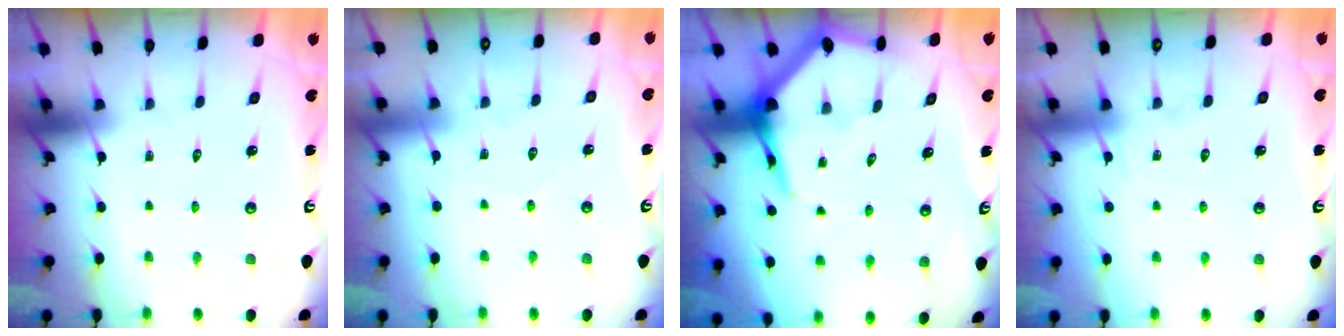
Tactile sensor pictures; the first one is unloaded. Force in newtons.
{"total": 3.1, "press": 3.1, "slide": 0.3}
{"total": 7.6, "press": 7.6, "slide": 0.9}
{"total": 5.1, "press": 5.1, "slide": 0.6}